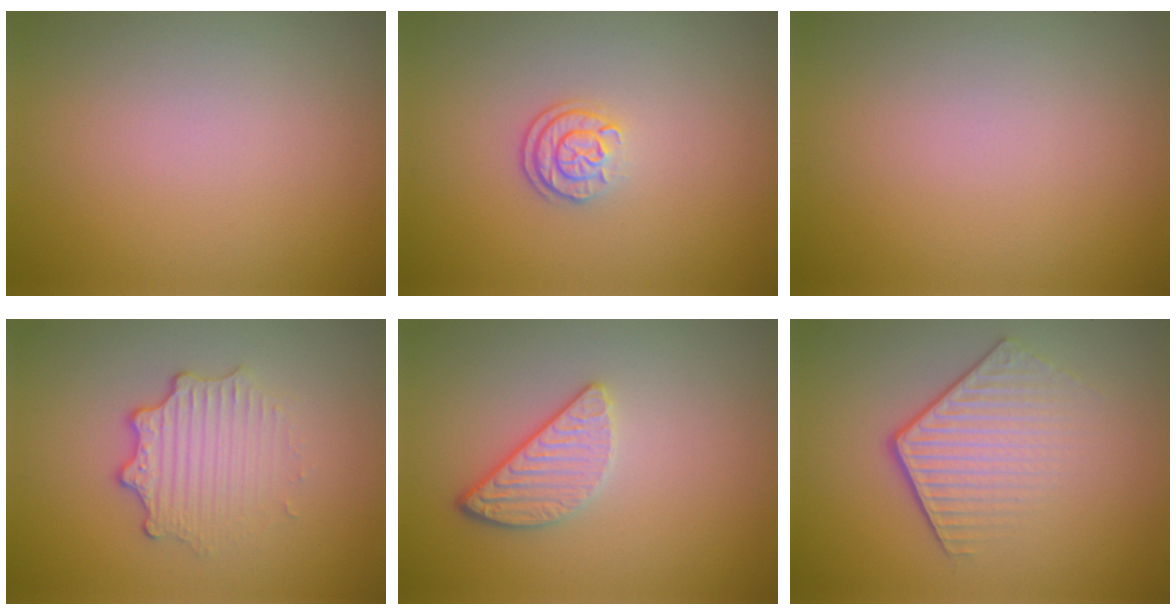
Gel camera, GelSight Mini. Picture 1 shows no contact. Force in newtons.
{"total": 2.2, "press": 1.8, "slide": 1.3}
{"total": 0.0}
{"total": 3.3, "press": 2.6, "slide": 2.0}
{"total": 2.6, "press": 2.3, "slide": 1.3}
{"total": 4.3, "press": 2.8, "slide": 3.3}